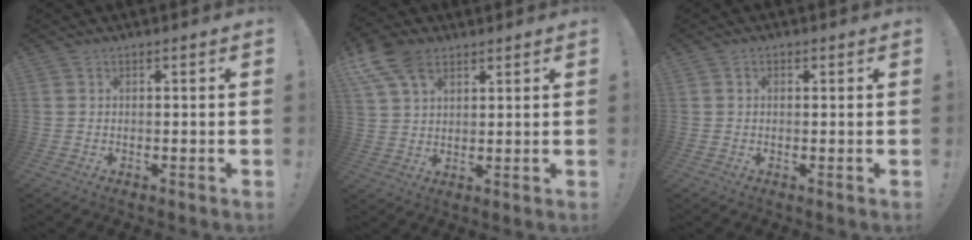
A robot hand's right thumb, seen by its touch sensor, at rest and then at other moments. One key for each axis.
{"total": 11.2, "fx": 6.2, "fy": 7.0, "fz": 6.2, "tx": -0.118, "ty": -0.018, "tz": 0.122}
{"total": 0.9, "fx": 0.0, "fy": 0.8, "fz": 0.5, "tx": -0.008, "ty": 0.003, "tz": 0.000}